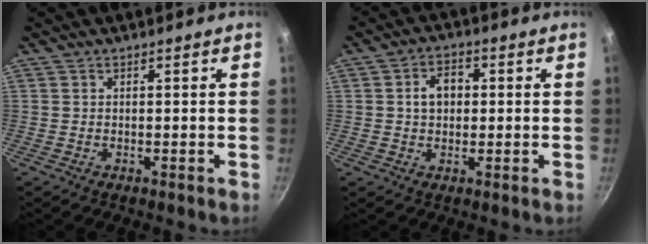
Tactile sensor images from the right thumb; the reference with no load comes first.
{"total": 5.6, "force": [0.6, 4.3, 3.7], "torque": [-0.034, 0.012, 0.004]}